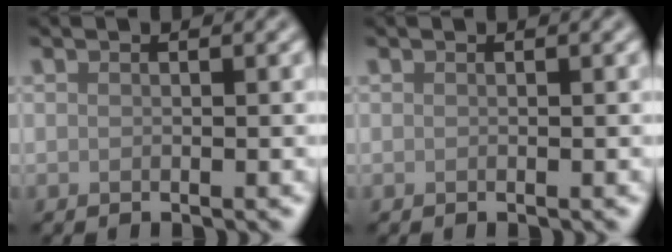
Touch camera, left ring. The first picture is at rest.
{"total": 0.0}